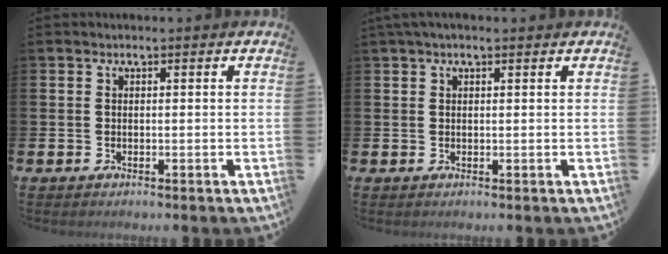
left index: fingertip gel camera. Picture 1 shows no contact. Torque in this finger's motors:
{"motor_torque": [0.98, -1.16, 0.28, 0.17]}